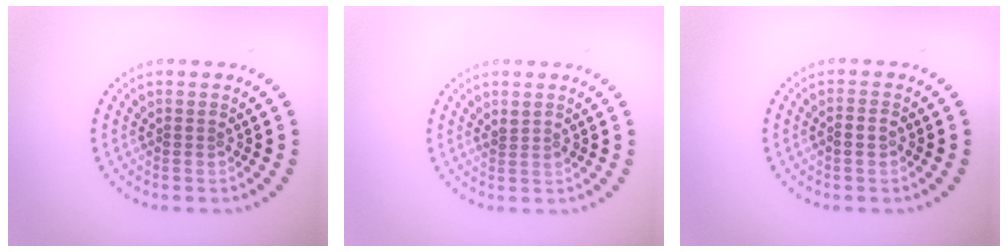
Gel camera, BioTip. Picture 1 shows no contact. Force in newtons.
{"total": 0.9, "press": 0.8, "slide": 0.3}
{"total": 1.2, "press": 1.1, "slide": 0.3}